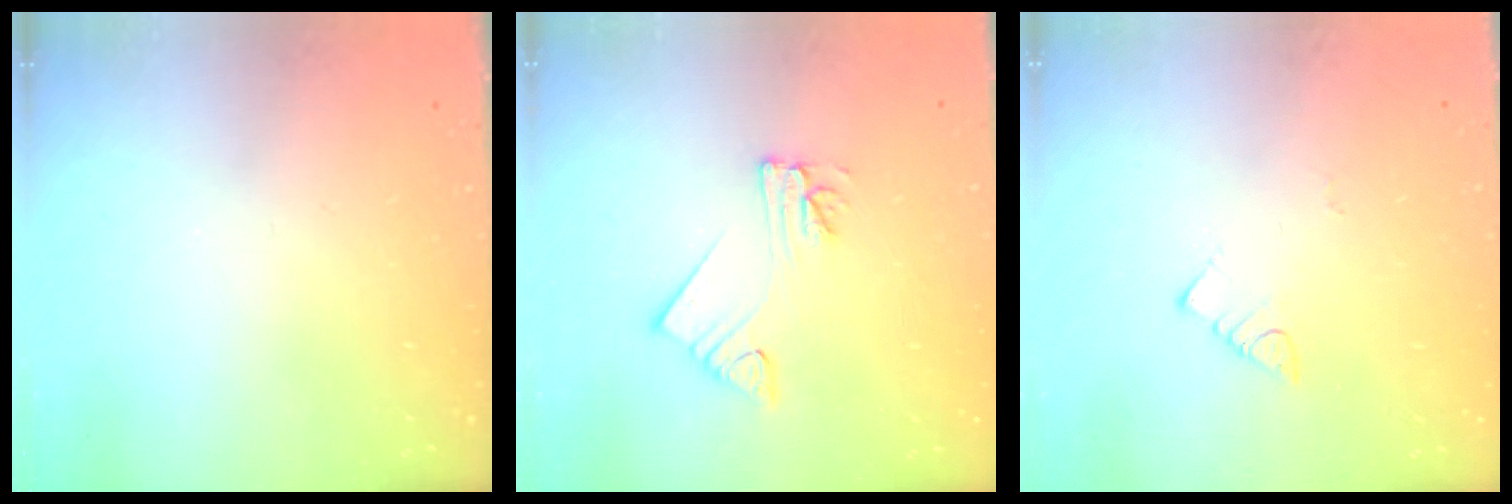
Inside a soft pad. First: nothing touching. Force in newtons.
{"total": 5.4, "press": 5.4, "slide": 0.6}
{"total": 3.0, "press": 3.0, "slide": 0.2}